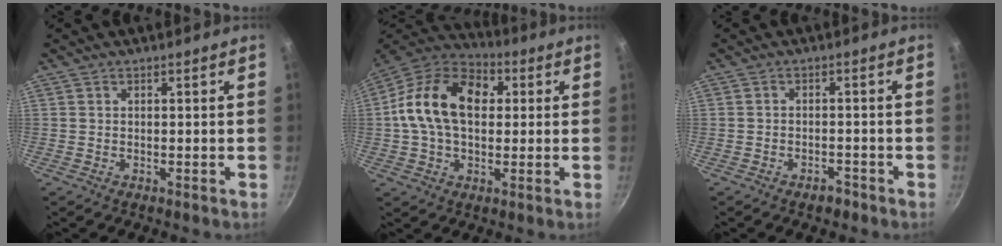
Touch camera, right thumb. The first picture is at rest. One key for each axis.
{"total": 17.9, "fx": 2.4, "fy": 12.1, "fz": 13.0, "tx": -0.202, "ty": 0.028, "tz": 0.021}
{"total": 2.4, "fx": -1.8, "fy": 1.2, "fz": 1.0, "tx": -0.010, "ty": 0.021, "tz": -0.019}